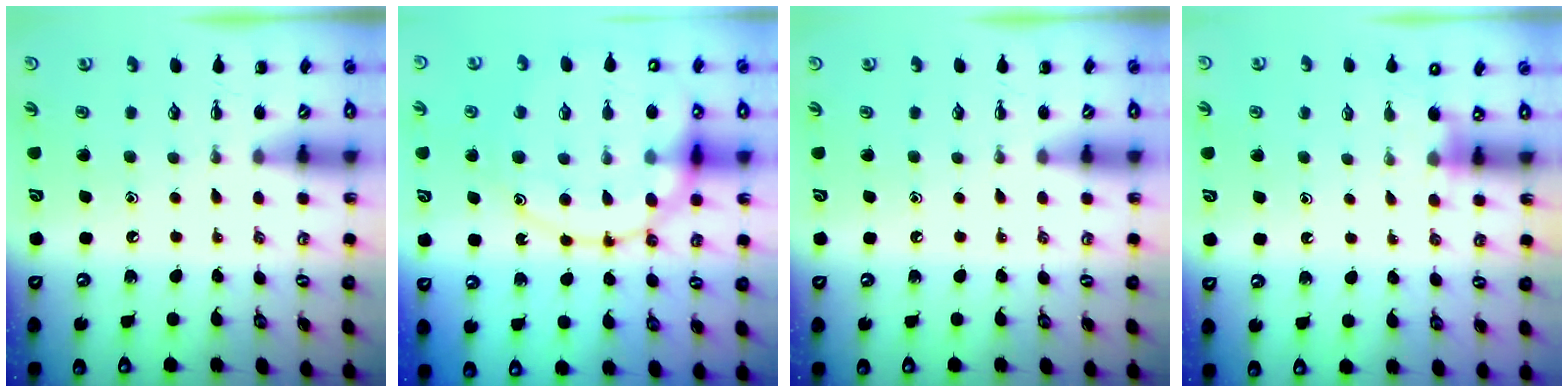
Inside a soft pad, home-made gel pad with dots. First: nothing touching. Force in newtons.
{"total": 20.9, "press": 20.8, "slide": 2.3}
{"total": 0.0}
{"total": 4.2, "press": 4.1, "slide": 1.0}